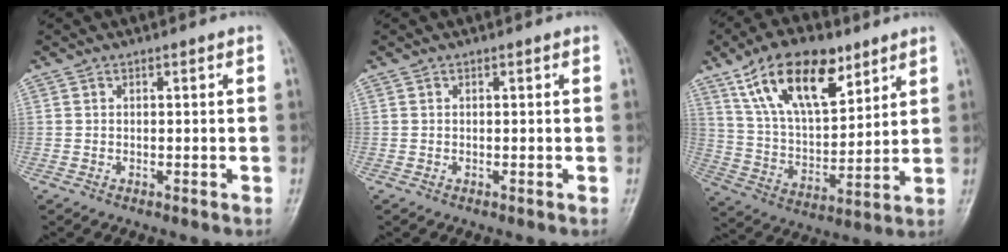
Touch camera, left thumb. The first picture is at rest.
{"total": 0.0}
{"total": 17.8, "force": [10.3, 8.4, 11.9], "torque": [-0.168, -0.039, 0.189]}